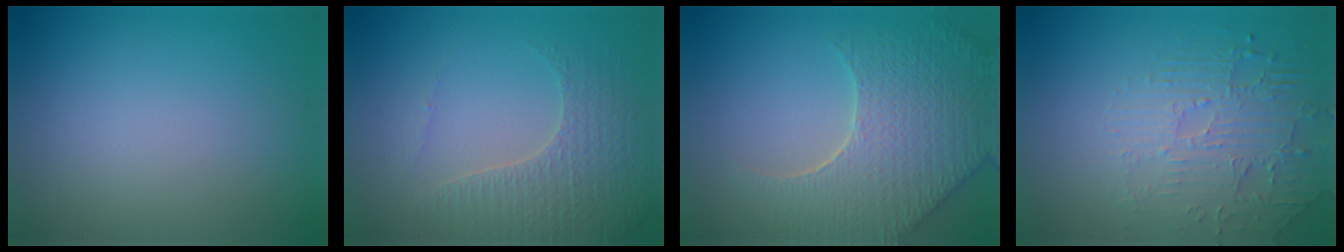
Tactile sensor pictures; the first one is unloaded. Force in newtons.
{"total": 3.3, "press": 3.3, "slide": 0.6}
{"total": 8.9, "press": 6.4, "slide": 6.2}
{"total": 2.8, "press": 2.5, "slide": 1.4}